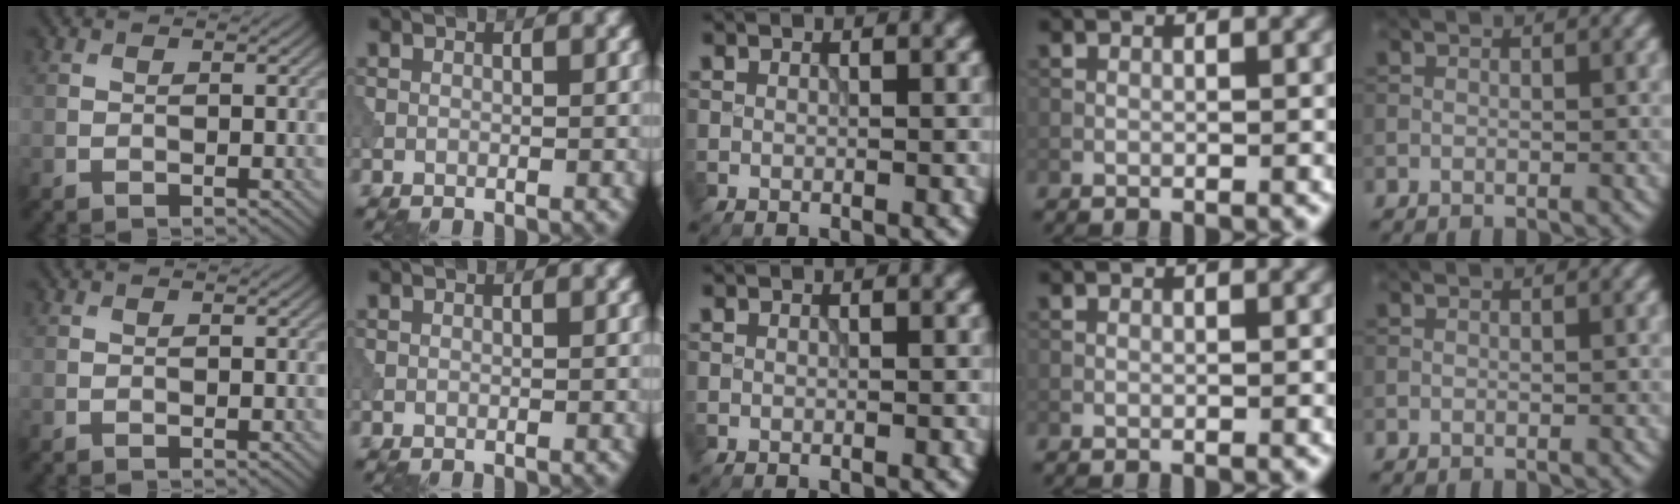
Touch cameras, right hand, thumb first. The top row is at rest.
{}